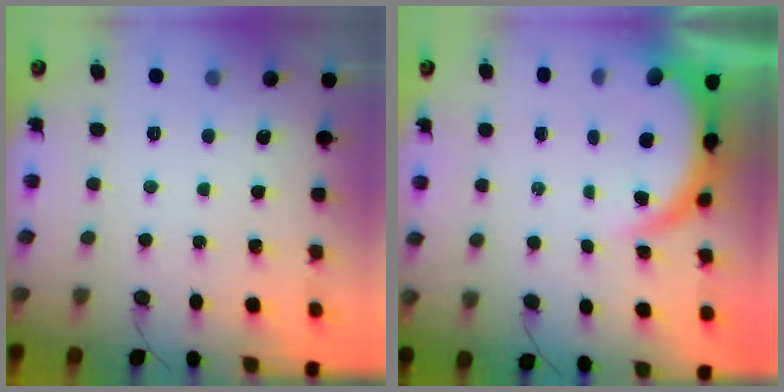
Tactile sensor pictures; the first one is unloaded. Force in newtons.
{"total": 5.1, "press": 5.1, "slide": 0.2}